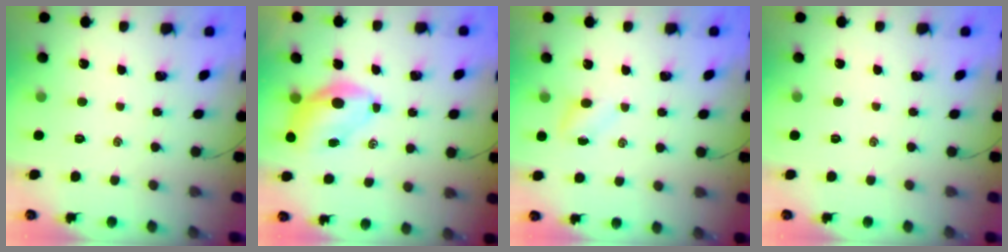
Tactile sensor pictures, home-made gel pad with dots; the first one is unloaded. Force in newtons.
{"total": 6.8, "press": 6.6, "slide": 1.7}
{"total": 3.7, "press": 3.6, "slide": 1.2}
{"total": 0.0}